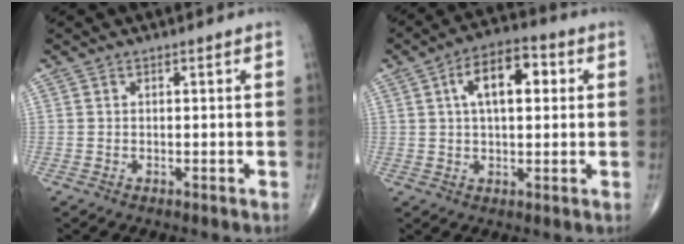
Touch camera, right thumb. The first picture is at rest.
{"total": 10.4, "force": [2.6, 5.2, 8.7], "torque": [-0.129, 0.019, 0.035]}